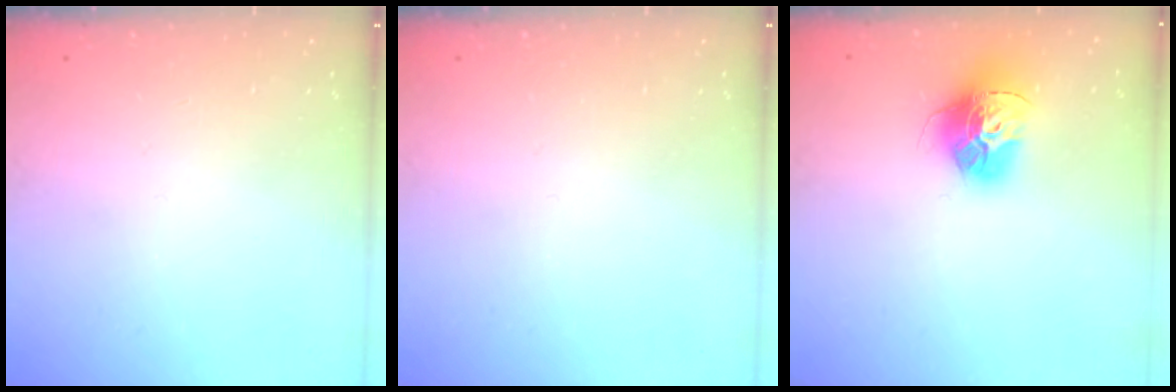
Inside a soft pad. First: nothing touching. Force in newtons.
{"total": 0.0}
{"total": 14.8, "press": 14.8, "slide": 1.6}